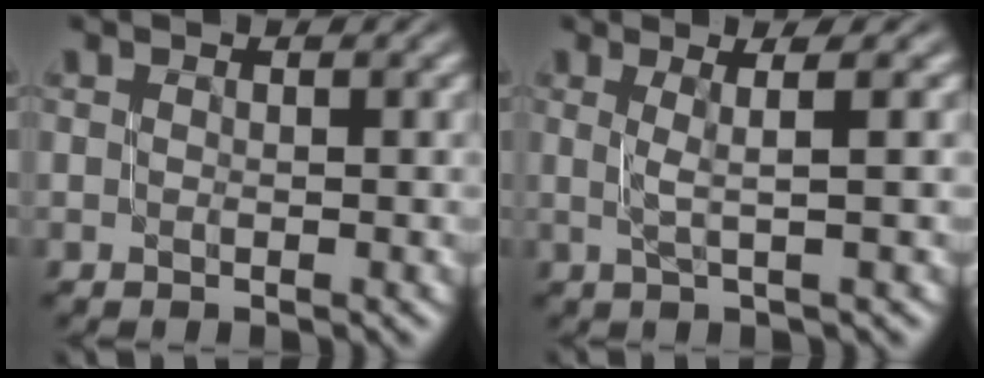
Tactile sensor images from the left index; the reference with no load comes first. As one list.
[{"total": 2.5, "force": [0.6, 0.3, 2.4], "torque": [-0.041, 0.009, 0.010]}]